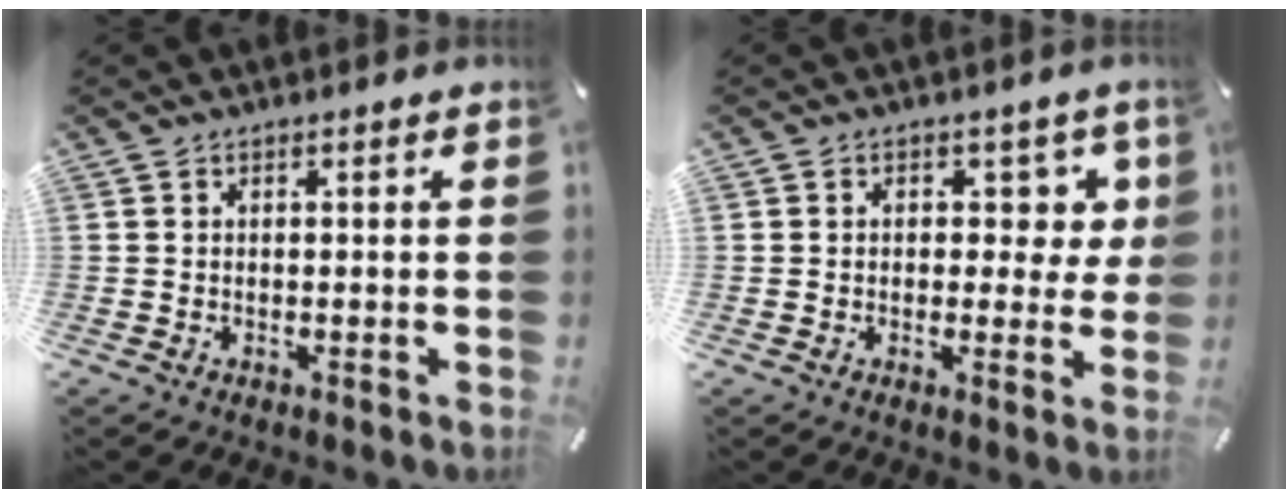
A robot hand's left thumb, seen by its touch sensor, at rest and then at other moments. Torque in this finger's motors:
{"motor_torque": [0.07, 0.02, -0.17, -0.16, -0.06]}